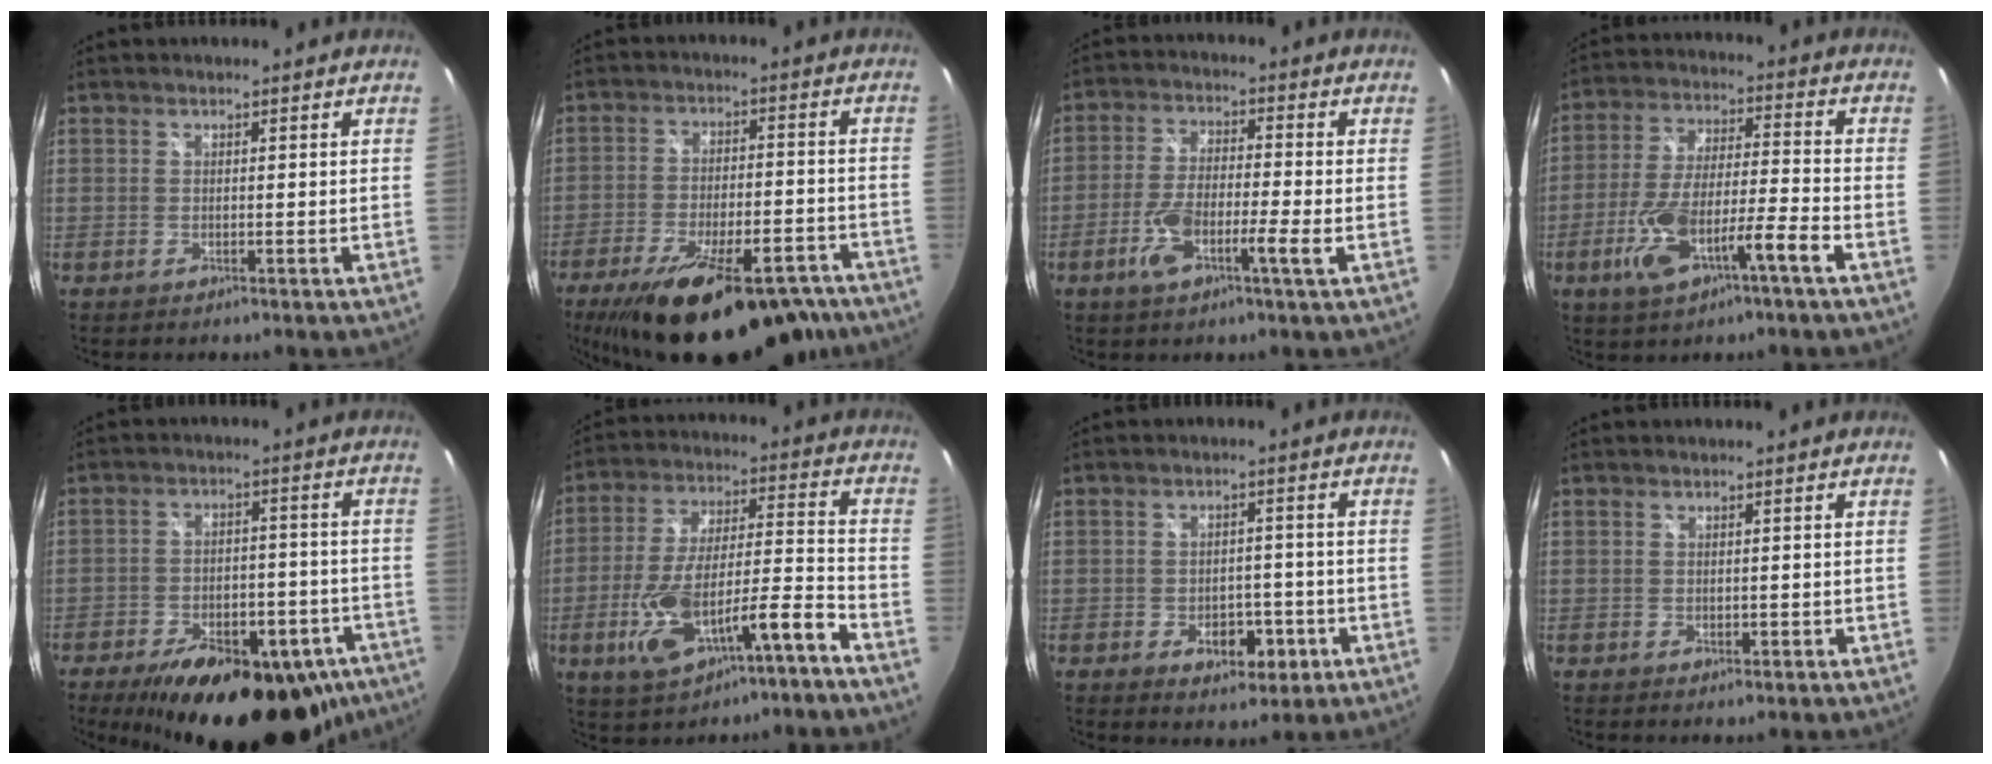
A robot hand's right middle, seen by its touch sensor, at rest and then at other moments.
{"total": 24.9, "force": [-18.3, 8.5, 14.6], "torque": [-0.255, -0.038, -0.261]}
{"total": 8.1, "force": [-3.1, 1.5, 7.4], "torque": [-0.154, -0.004, -0.058]}
{"total": 12.9, "force": [-6.3, 2.6, 11.0], "torque": [-0.228, -0.007, -0.112]}
{"total": 26.5, "force": [-18.0, 12.2, 15.1], "torque": [-0.250, -0.011, -0.225]}
{"total": 16.1, "force": [-8.9, 4.0, 12.8], "torque": [-0.248, -0.008, -0.144]}
{"total": 6.8, "force": [-2.9, 4.4, 4.2], "torque": [-0.071, 0.001, -0.031]}
{"total": 0.8, "force": [-0.2, 0.7, 0.4], "torque": [-0.003, -0.003, -0.005]}